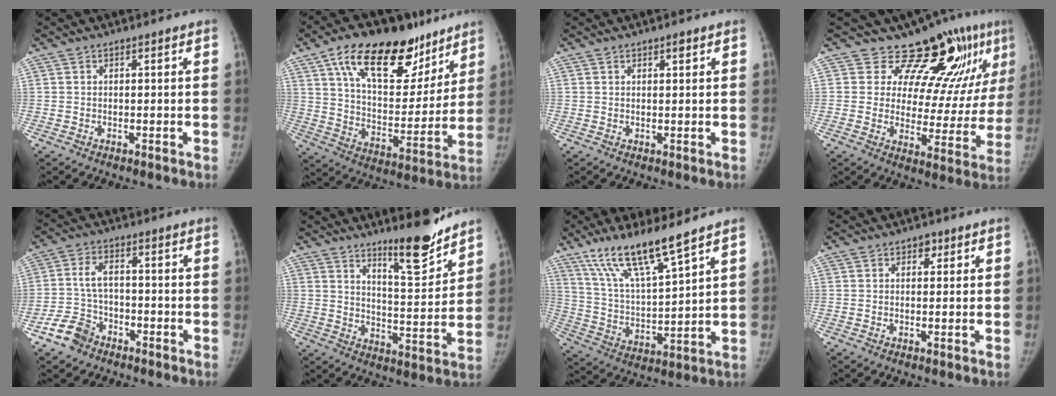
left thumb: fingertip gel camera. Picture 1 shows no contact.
{"total": 25.3, "force": [15.1, 12.6, 15.9], "torque": [-0.206, -0.033, 0.246]}
{"total": 1.4, "force": [0.8, 0.8, 0.8], "torque": [0.000, -0.002, 0.009]}
{"total": 15.9, "force": [11.2, 7.0, 8.9], "torque": [-0.059, -0.080, 0.139]}
{"total": 7.0, "force": [-4.3, 4.8, 2.6], "torque": [-0.044, 0.025, -0.082]}
{"total": 11.4, "force": [9.1, 2.3, 6.5], "torque": [-0.075, -0.081, 0.145]}
{"total": 14.3, "force": [10.4, 2.0, 9.7], "torque": [-0.175, -0.055, 0.208]}
{"total": 1.7, "force": [0.8, 1.3, 0.7], "torque": [0.007, 0.000, 0.004]}